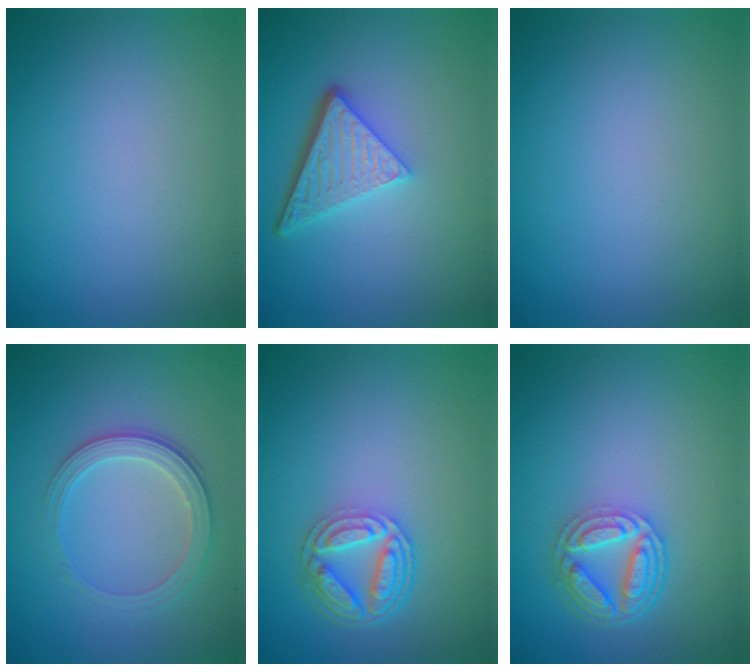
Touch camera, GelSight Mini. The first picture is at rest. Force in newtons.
{"total": 4.7, "press": 3.5, "slide": 3.2}
{"total": 0.0}
{"total": 2.8, "press": 2.6, "slide": 0.8}
{"total": 4.6, "press": 3.6, "slide": 2.9}
{"total": 4.7, "press": 3.7, "slide": 3.0}